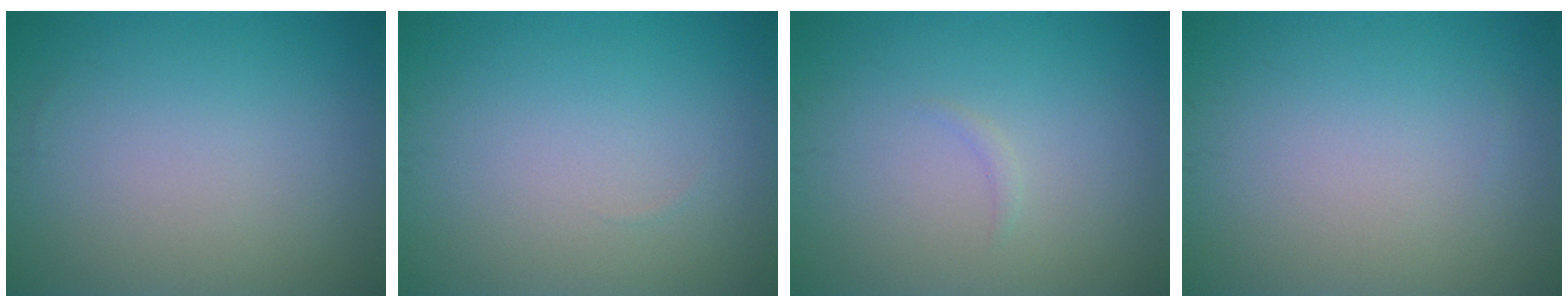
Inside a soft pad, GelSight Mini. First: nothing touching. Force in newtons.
{"total": 0.0}
{"total": 0.5, "press": 0.5, "slide": 0.1}
{"total": 0.0}